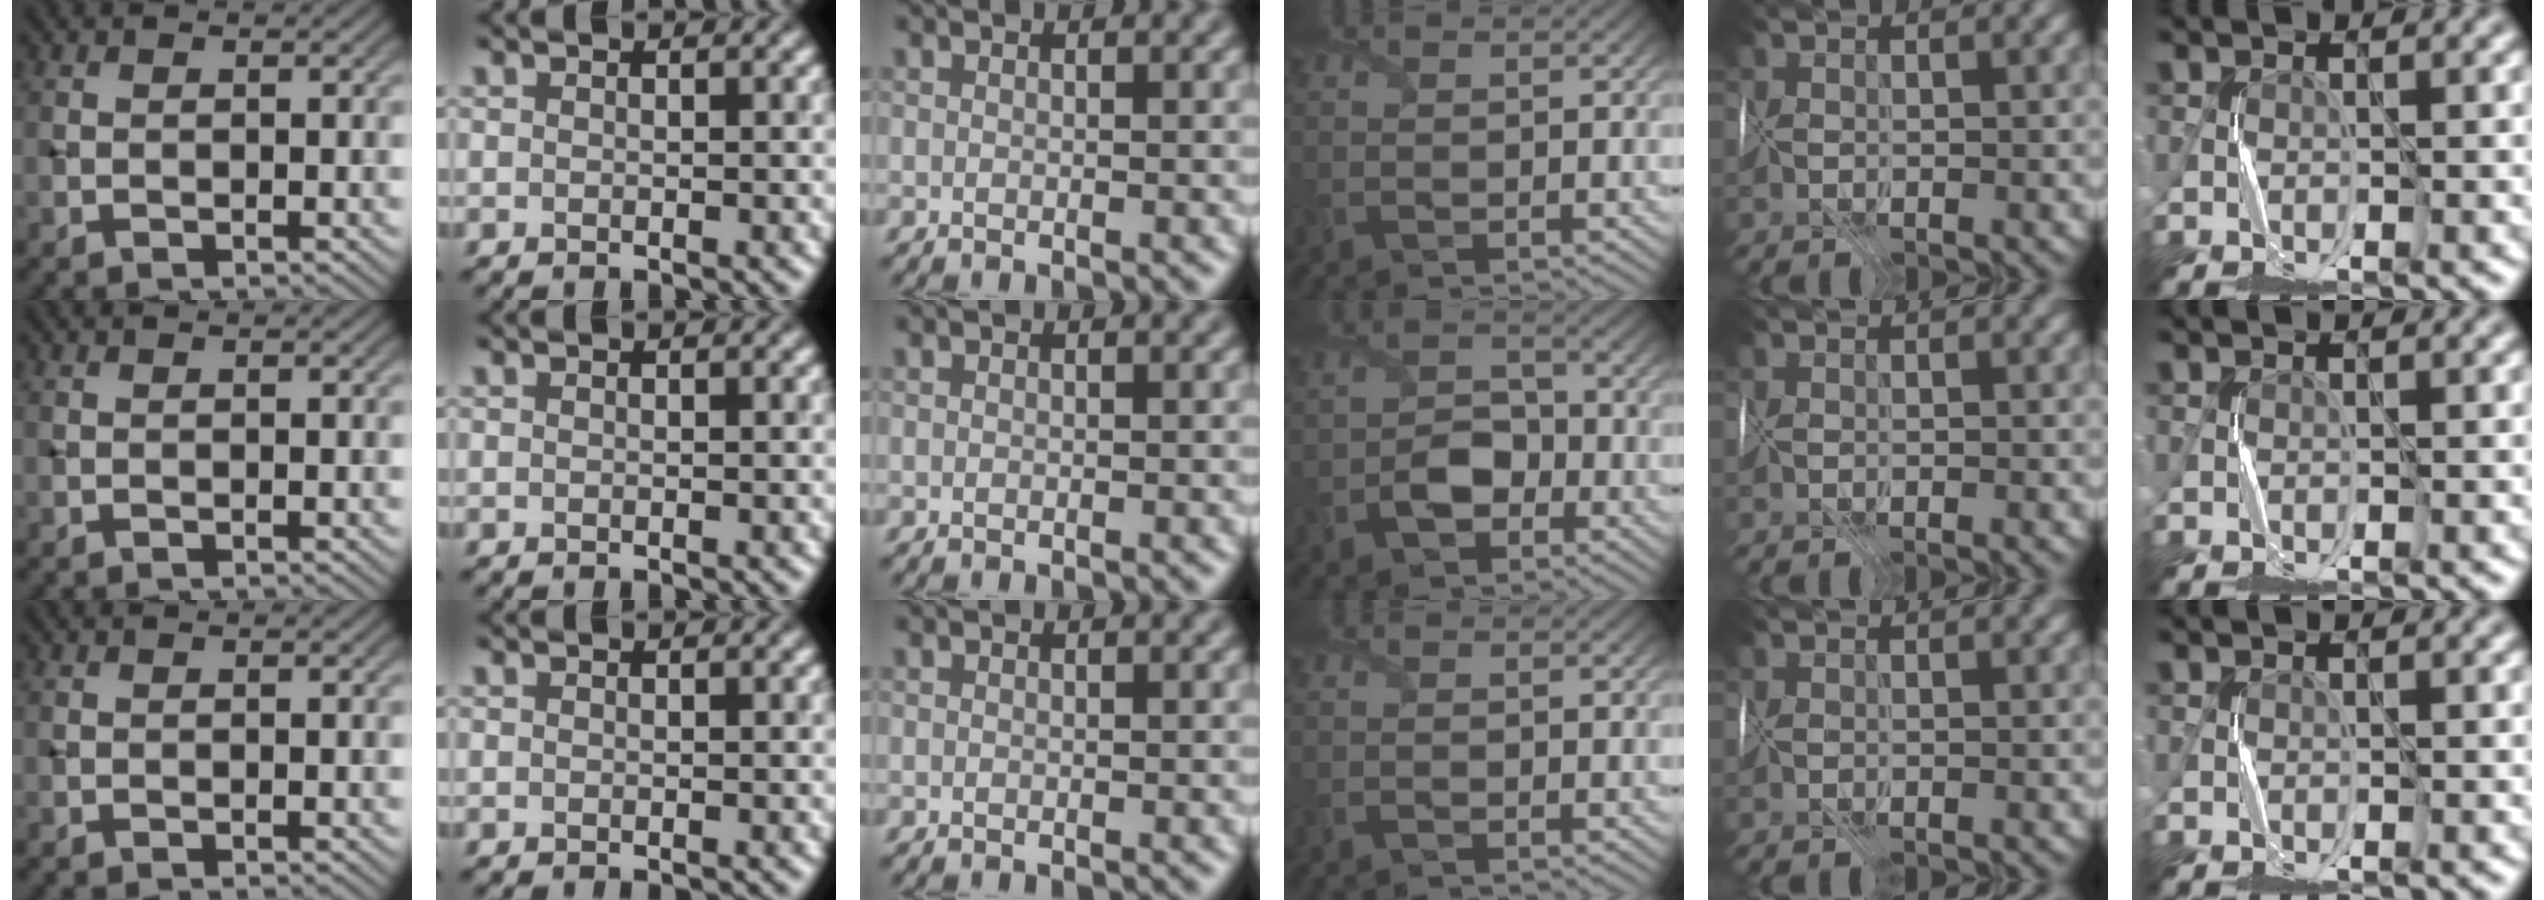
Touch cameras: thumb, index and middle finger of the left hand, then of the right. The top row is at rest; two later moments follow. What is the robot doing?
{"motion": "fold", "object": "tissue"}